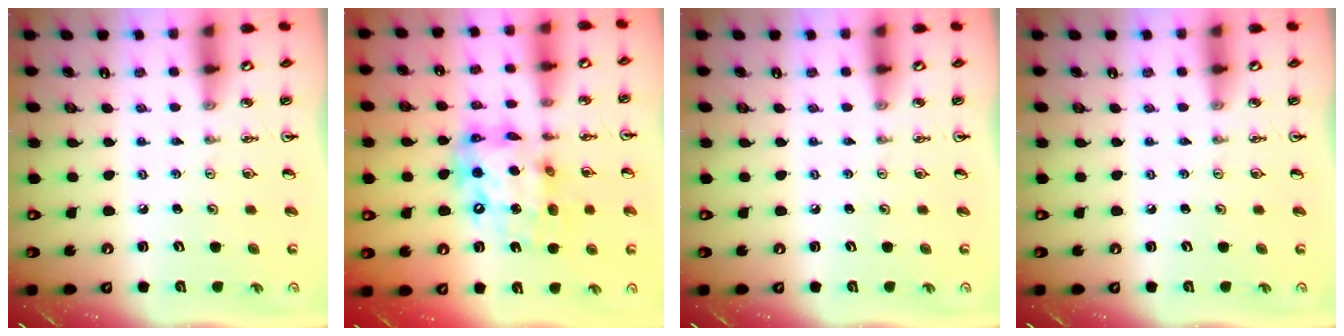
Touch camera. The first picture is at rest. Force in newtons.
{"total": 15.4, "press": 15.4, "slide": 1.2}
{"total": 0.0}
{"total": 0.0}